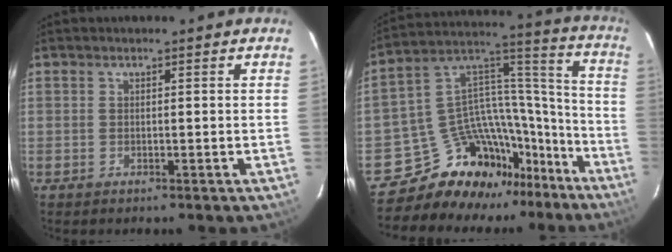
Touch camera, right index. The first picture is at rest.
{"total": 19.7, "force": [-16.8, 9.4, 4.2], "torque": [-0.068, 0.088, -0.264]}